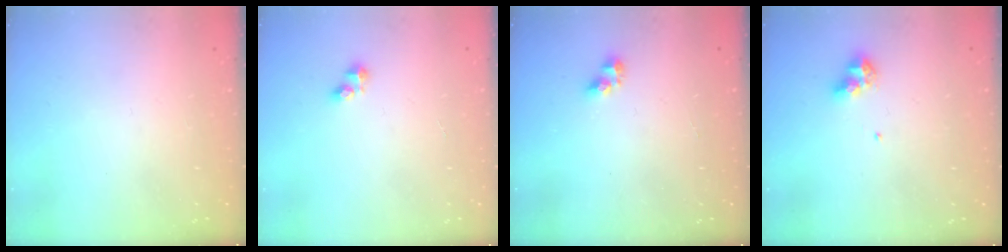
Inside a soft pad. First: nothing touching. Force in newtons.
{"total": 2.6, "press": 2.6, "slide": 0.2}
{"total": 4.6, "press": 4.6, "slide": 0.2}
{"total": 7.3, "press": 7.2, "slide": 0.8}